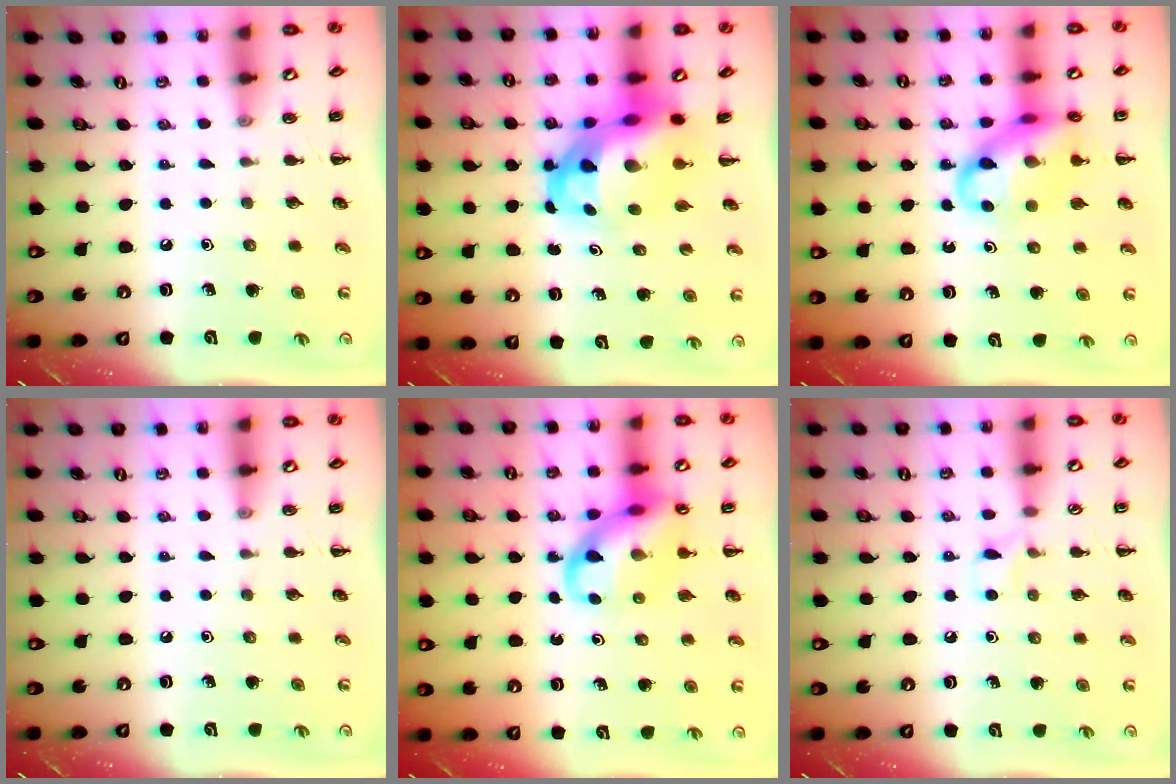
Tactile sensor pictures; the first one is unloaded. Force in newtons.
{"total": 10.2, "press": 9.8, "slide": 2.8}
{"total": 15.7, "press": 15.5, "slide": 2.6}
{"total": 0.0}
{"total": 14.2, "press": 14.0, "slide": 2.5}
{"total": 4.7, "press": 4.3, "slide": 1.8}